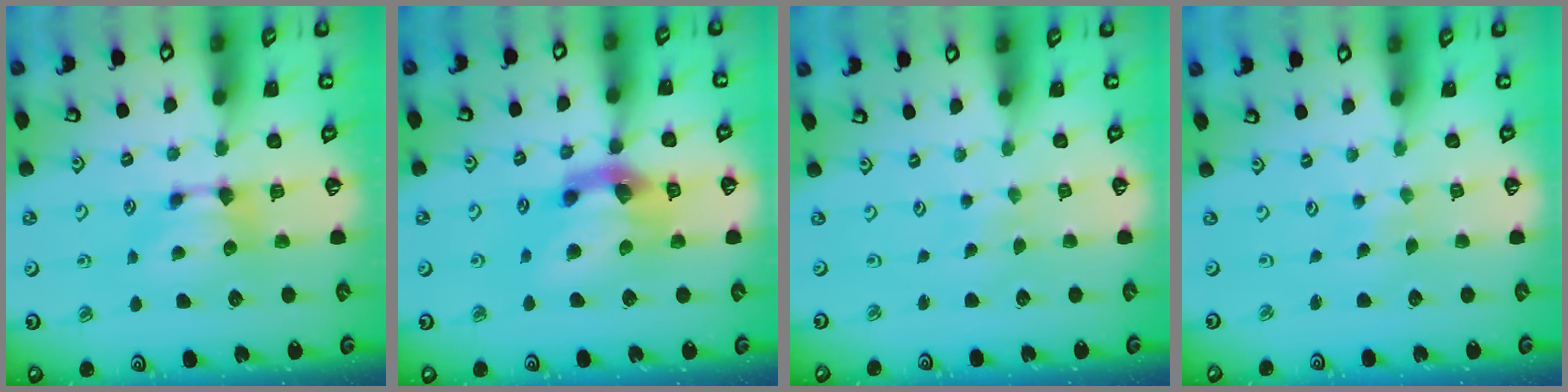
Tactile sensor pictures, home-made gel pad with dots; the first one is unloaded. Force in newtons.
{"total": 6.3, "press": 5.9, "slide": 2.2}
{"total": 5.6, "press": 5.6, "slide": 0.2}
{"total": 5.3, "press": 5.2, "slide": 0.2}